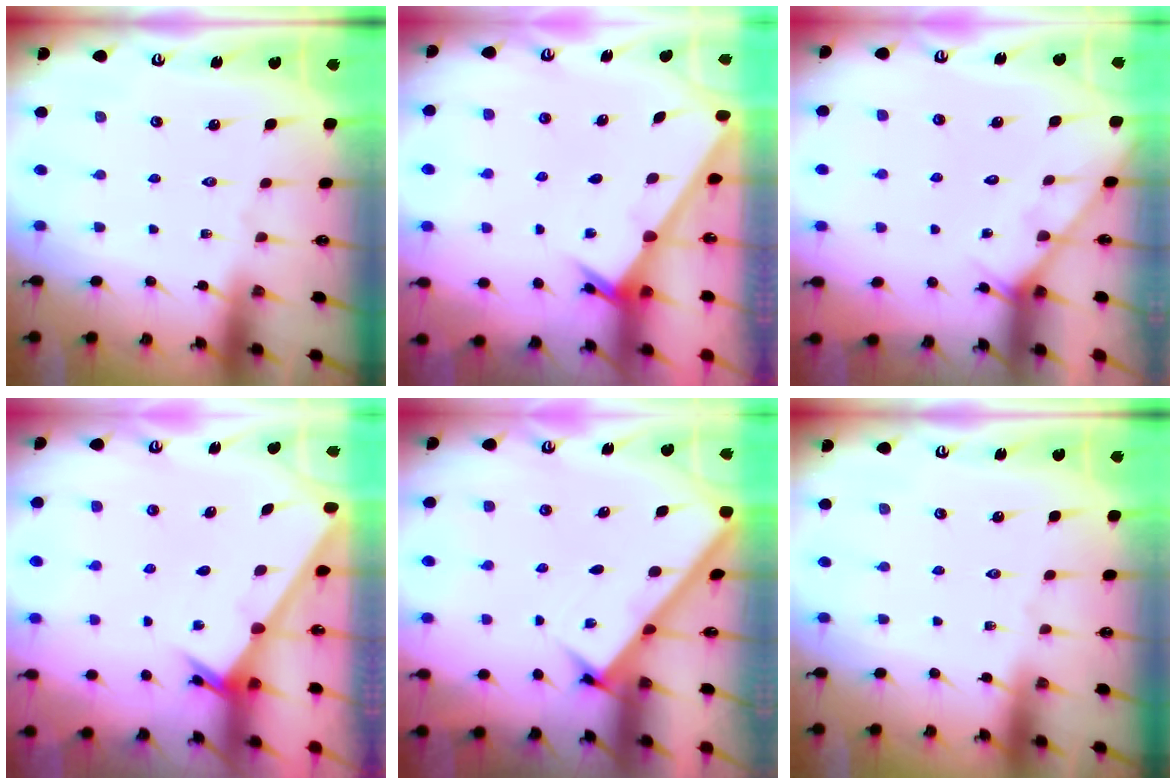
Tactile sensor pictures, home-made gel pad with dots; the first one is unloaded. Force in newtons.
{"total": 2.5, "press": 2.5, "slide": 0.2}
{"total": 5.3, "press": 5.2, "slide": 0.6}
{"total": 2.5, "press": 2.5, "slide": 0.2}
{"total": 2.6, "press": 2.6, "slide": 0.3}
{"total": 0.0}